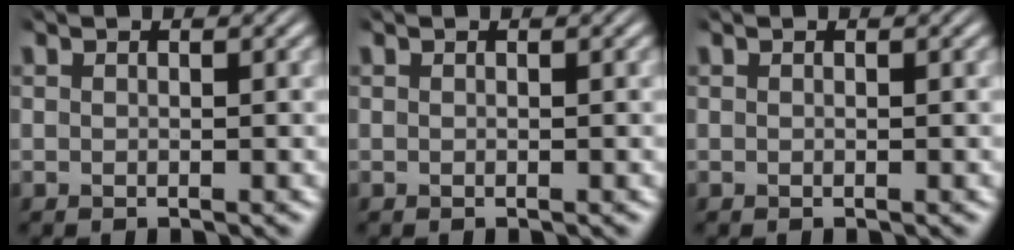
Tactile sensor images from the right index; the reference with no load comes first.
{"total": 0.0}
{"total": 0.0}